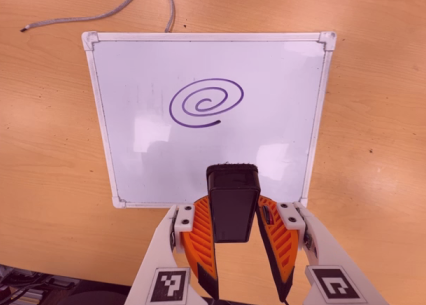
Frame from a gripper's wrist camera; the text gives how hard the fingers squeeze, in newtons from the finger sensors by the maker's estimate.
{"total": 5.9, "left": 4.7, "right": 7.2}